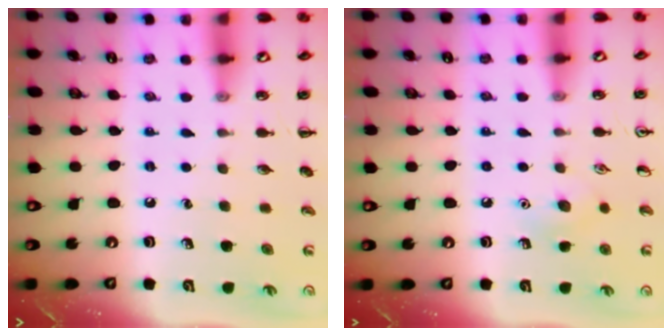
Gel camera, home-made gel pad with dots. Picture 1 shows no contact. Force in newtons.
{"total": 6.8, "press": 6.6, "slide": 1.6}